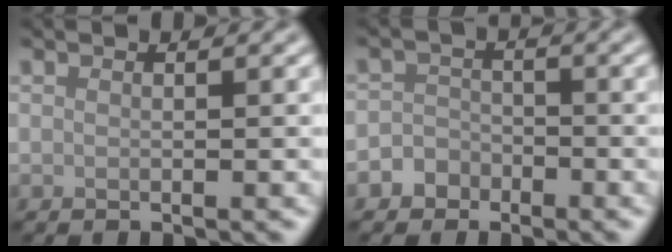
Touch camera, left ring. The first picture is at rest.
{"total": 2.5, "force": [-1.6, 1.9, 0.2], "torque": [0.023, 0.007, -0.037]}